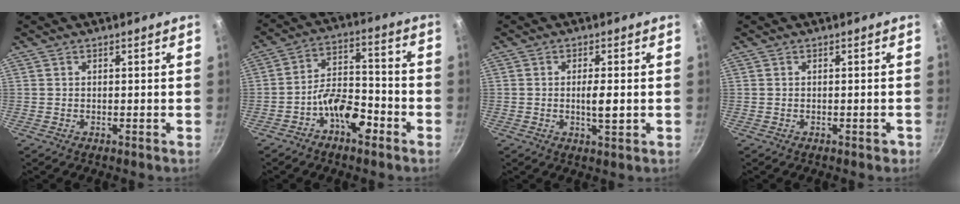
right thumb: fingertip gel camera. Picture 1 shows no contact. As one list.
[{"total": 9.6, "force": [-5.1, 4.5, 6.7], "torque": [-0.096, 0.056, -0.090]}, {"total": 4.2, "force": [-0.4, 1.0, 4.0], "torque": [-0.076, 0.001, -0.008]}, {"total": 1.3, "force": [-0.7, 0.6, 0.9], "torque": [-0.008, 0.007, -0.004]}]